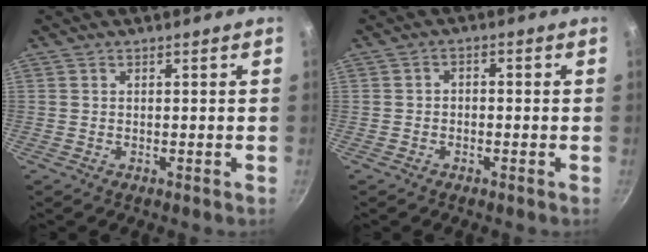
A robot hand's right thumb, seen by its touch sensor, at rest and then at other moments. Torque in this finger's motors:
{"motor_torque": [0.06, -0.02, 0.10, 0.14, 0.09]}